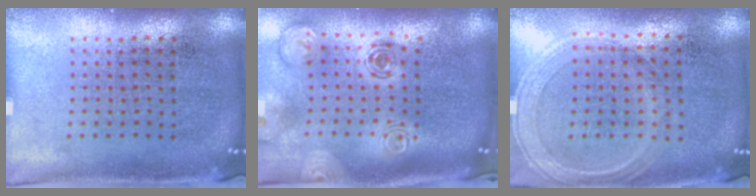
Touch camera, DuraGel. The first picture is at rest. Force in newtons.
{"total": 2.5, "press": 1.9, "slide": 1.6}
{"total": 0.6, "press": 0.5, "slide": 0.2}